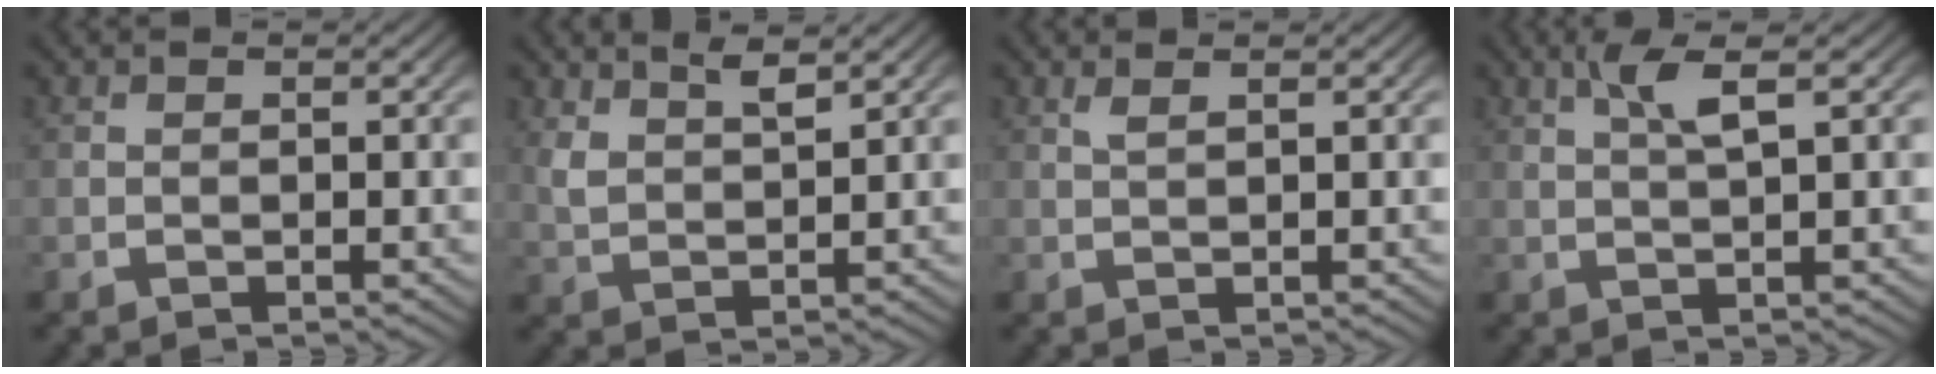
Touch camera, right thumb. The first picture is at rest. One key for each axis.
{"total": 3.7, "fx": 2.9, "fy": 1.2, "fz": 2.0, "tx": -0.038, "ty": 0.001, "tz": 0.063}
{"total": 1.1, "fx": 0.9, "fy": 0.0, "fz": 0.6, "tx": -0.014, "ty": 0.001, "tz": 0.022}
{"total": 3.1, "fx": 1.7, "fy": 0.6, "fz": 2.6, "tx": -0.049, "ty": 0.007, "tz": 0.032}